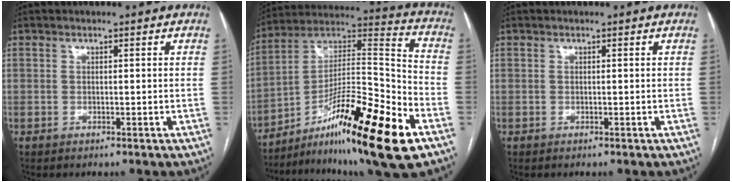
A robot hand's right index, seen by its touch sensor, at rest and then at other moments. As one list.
[{"total": 22.4, "force": [-12.4, 1.4, 18.6], "torque": [-0.301, -0.003, -0.202]}, {"total": 0.0}]